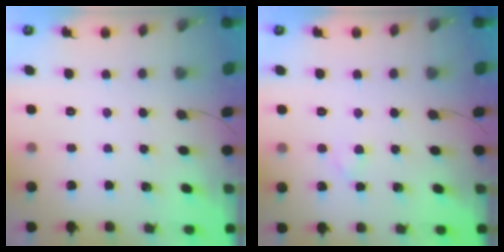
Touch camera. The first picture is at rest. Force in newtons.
{"total": 1.9, "press": 1.6, "slide": 1.0}